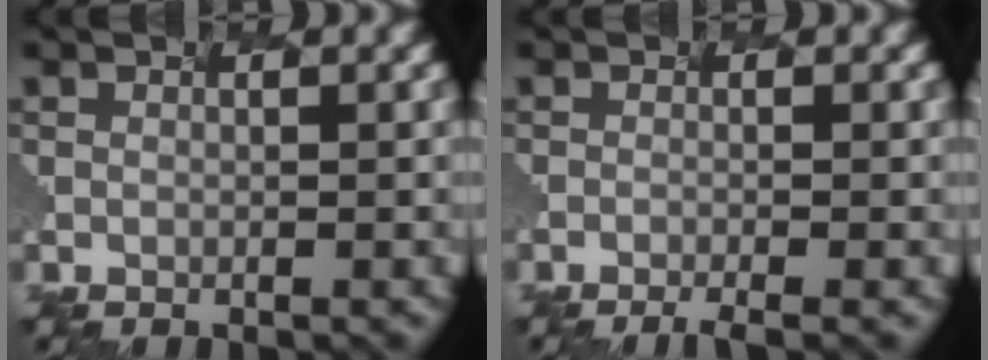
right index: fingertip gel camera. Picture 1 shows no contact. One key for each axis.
{"total": 2.0, "fx": -1.6, "fy": -0.2, "fz": 1.2, "tx": -0.012, "ty": -0.005, "tz": -0.003}